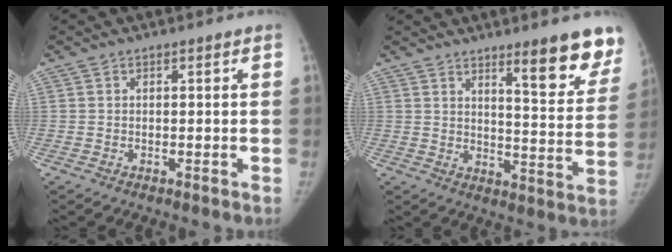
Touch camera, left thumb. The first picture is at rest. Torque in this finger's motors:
{"motor_torque": [1.43, 0.45, 0.87, -1.26, 0.24]}